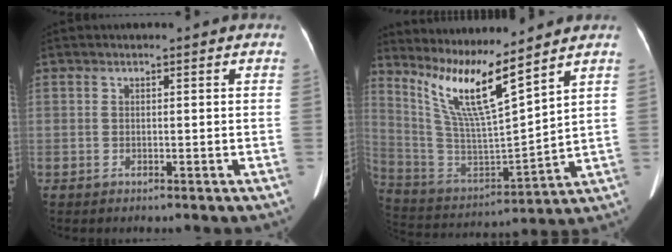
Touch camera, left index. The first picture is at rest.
{"total": 13.0, "force": [9.7, -0.1, 8.6], "torque": [-0.176, -0.014, 0.192]}